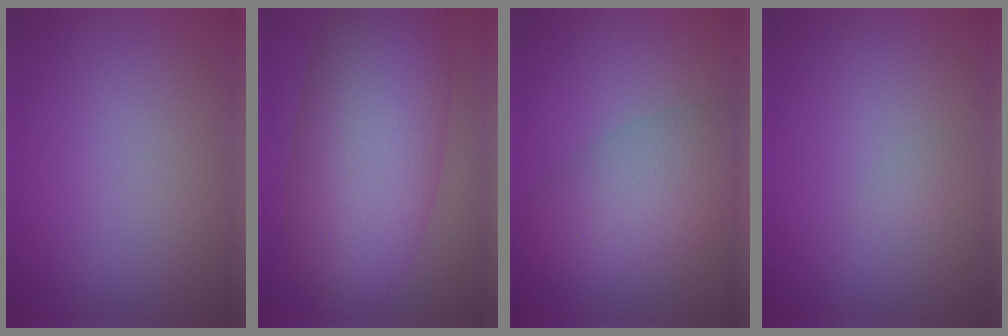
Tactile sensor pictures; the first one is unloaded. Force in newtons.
{"total": 12.0, "press": 12.0, "slide": 0.5}
{"total": 5.9, "press": 5.9, "slide": 0.4}
{"total": 0.5, "press": 0.5, "slide": 0.0}